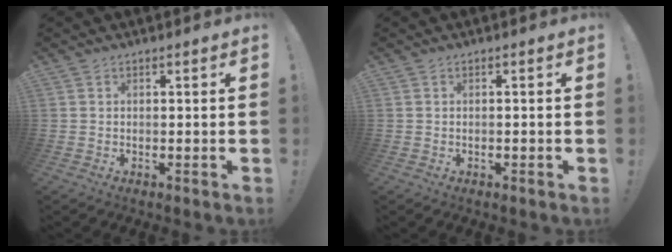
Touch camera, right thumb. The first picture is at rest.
{"total": 0.7, "force": [-0.7, -0.2, 0.1], "torque": [-0.008, 0.001, -0.011]}